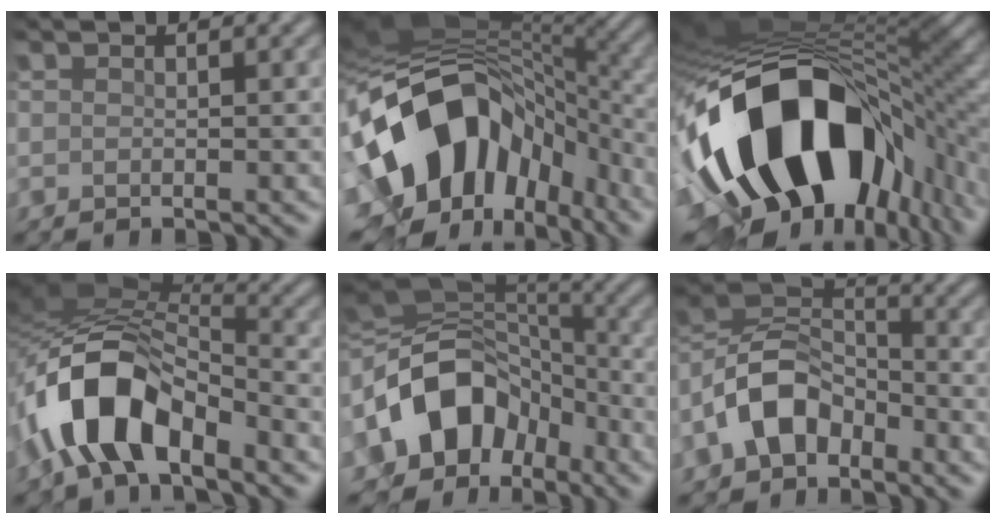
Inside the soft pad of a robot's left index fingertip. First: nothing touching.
{"total": 15.7, "force": [-3.6, 10.7, 10.9], "torque": [-0.200, -0.005, -0.054]}
{"total": 18.1, "force": [-5.9, 10.4, 13.6], "torque": [-0.240, -0.029, -0.073]}
{"total": 10.0, "force": [-4.5, 4.8, 7.6], "torque": [-0.150, 0.015, -0.086]}
{"total": 11.4, "force": [-3.2, 8.4, 7.0], "torque": [-0.130, 0.019, -0.068]}
{"total": 7.0, "force": [-3.6, 4.5, 4.0], "torque": [-0.076, 0.016, -0.084]}